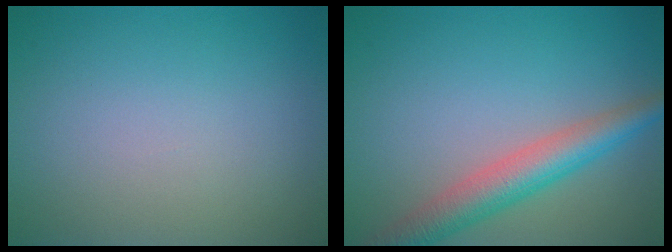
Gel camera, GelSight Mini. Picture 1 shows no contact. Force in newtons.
{"total": 5.0, "press": 5.0, "slide": 0.2}